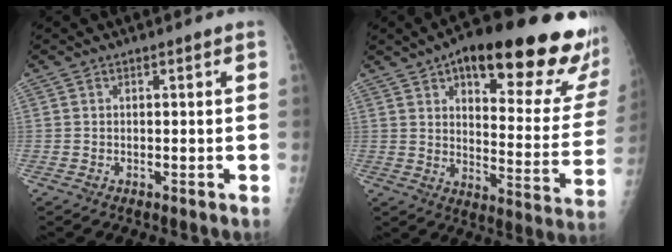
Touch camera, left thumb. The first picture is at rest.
{"total": 28.3, "force": [17.2, 8.9, 20.7], "torque": [-0.237, -0.054, 0.229]}